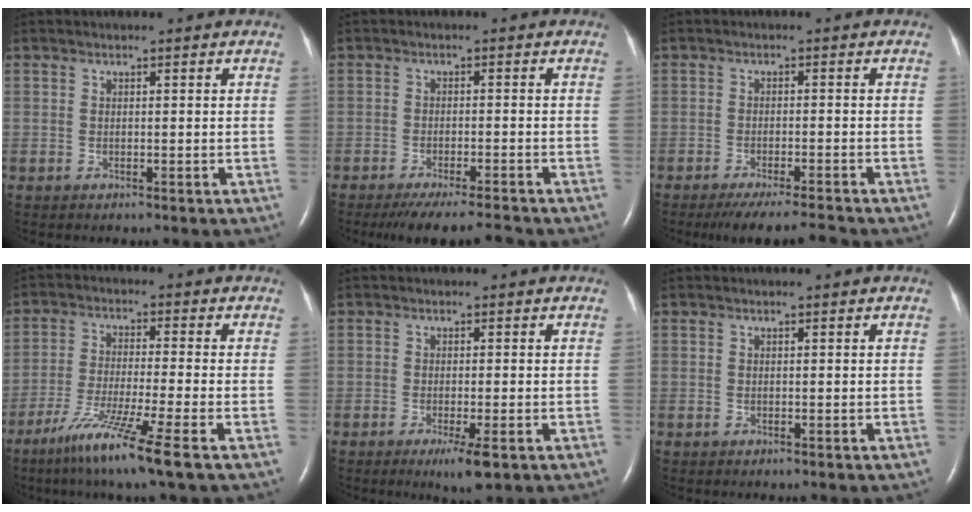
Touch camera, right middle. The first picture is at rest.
{"total": 7.4, "force": [-6.8, -0.4, 2.7], "torque": [-0.038, -0.012, -0.108]}
{"total": 6.5, "force": [-6.0, -0.7, 2.3], "torque": [-0.030, -0.009, -0.098]}
{"total": 10.5, "force": [-6.4, -1.5, 8.1], "torque": [-0.158, -0.040, -0.120]}
{"total": 3.5, "force": [-1.8, 0.3, 3.0], "torque": [-0.047, -0.010, -0.027]}
{"total": 0.0}